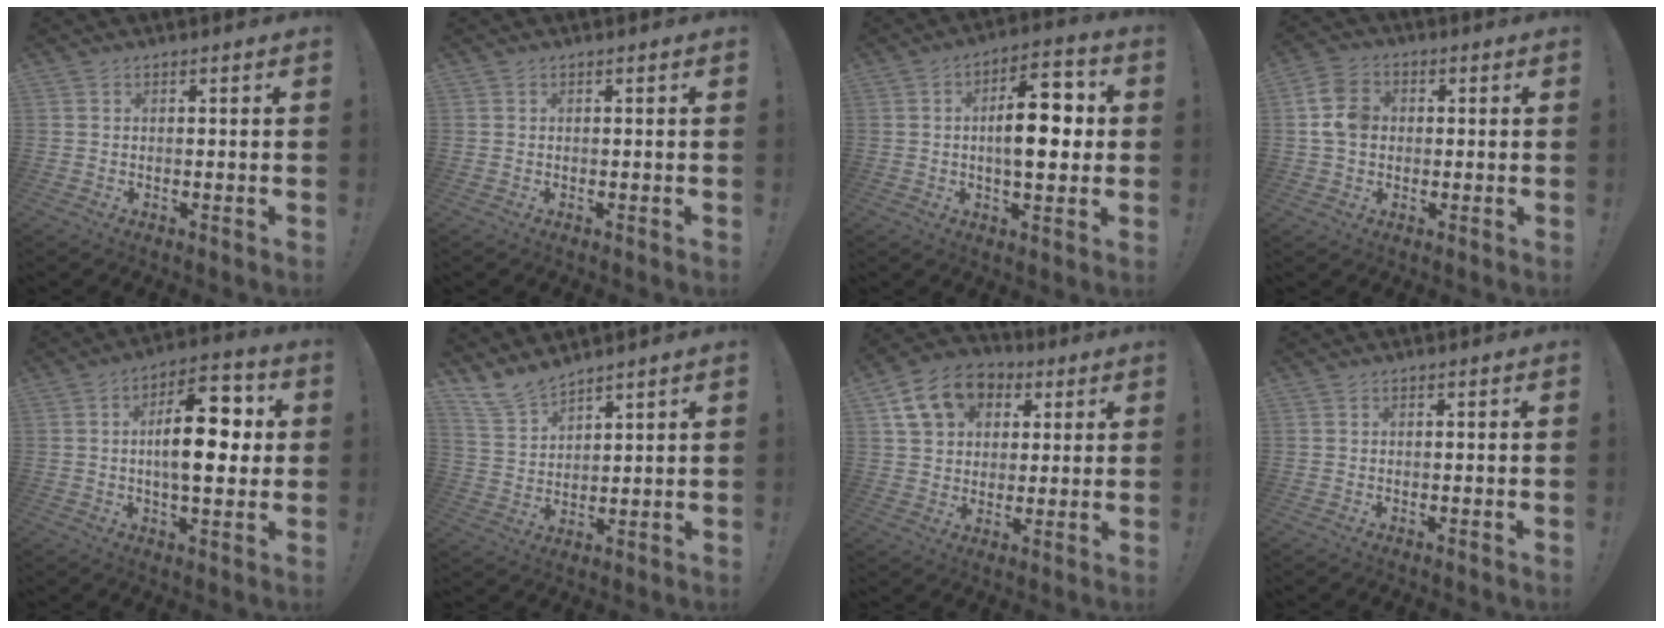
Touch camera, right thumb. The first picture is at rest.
{"total": 0.0}
{"total": 13.8, "force": [0.7, 6.3, 12.3], "torque": [-0.175, 0.005, 0.006]}
{"total": 8.9, "force": [0.8, 6.9, 5.5], "torque": [-0.110, 0.011, 0.019]}
{"total": 16.3, "force": [1.3, 7.6, 14.4], "torque": [-0.212, 0.008, 0.017]}
{"total": 8.4, "force": [7.7, 2.7, 2.0], "torque": [-0.058, -0.051, 0.152]}
{"total": 14.1, "force": [5.8, 11.0, 6.7], "torque": [-0.096, -0.018, 0.116]}
{"total": 0.0}